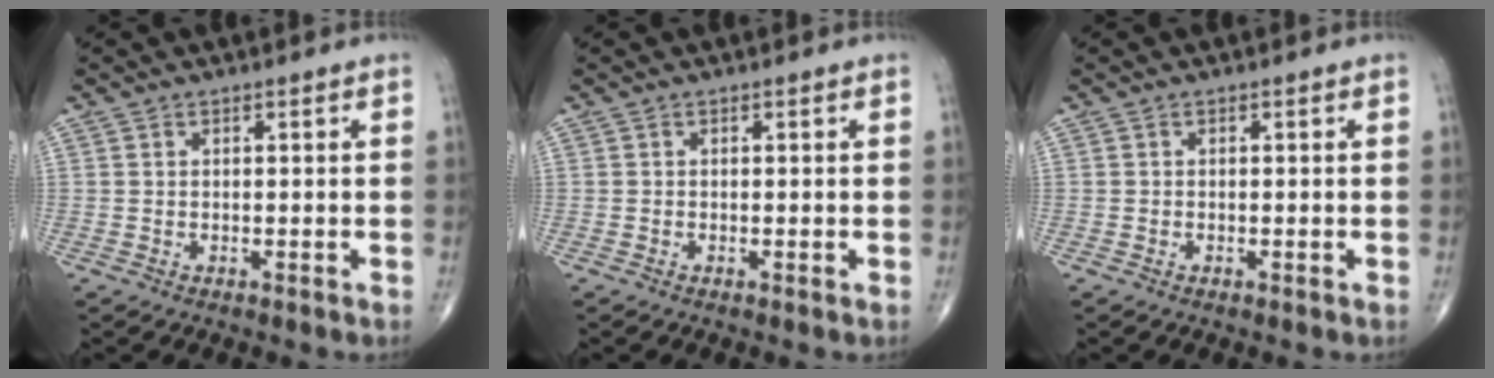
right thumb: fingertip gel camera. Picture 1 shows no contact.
{"total": 0.0}
{"total": 0.0}